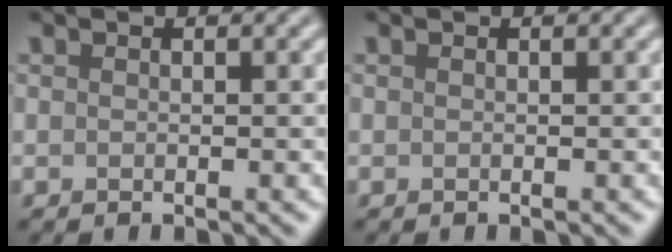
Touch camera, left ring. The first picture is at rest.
{"total": 0.0}